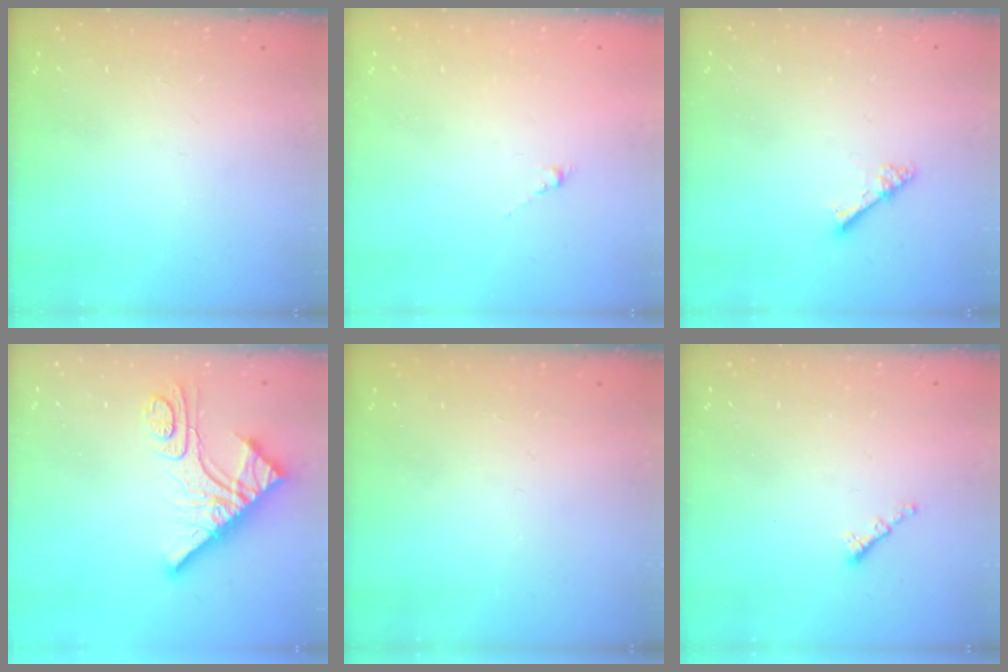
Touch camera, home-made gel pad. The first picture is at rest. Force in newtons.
{"total": 0.0}
{"total": 3.6, "press": 3.6, "slide": 0.3}
{"total": 13.9, "press": 13.8, "slide": 1.1}
{"total": 0.0}
{"total": 1.3, "press": 1.2, "slide": 0.5}